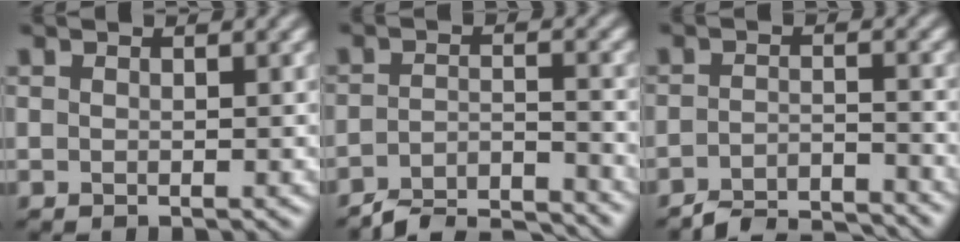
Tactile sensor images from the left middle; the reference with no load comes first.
{"total": 6.5, "force": [-6.2, 1.1, 1.9], "torque": [-0.030, -0.007, -0.102]}
{"total": 5.2, "force": [-4.9, 0.8, 1.5], "torque": [-0.026, -0.002, -0.083]}